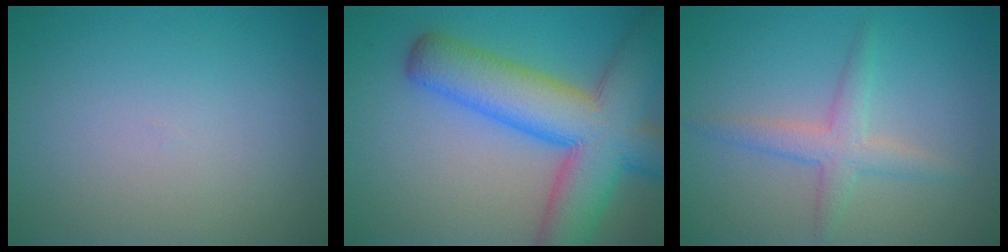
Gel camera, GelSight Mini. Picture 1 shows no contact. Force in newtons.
{"total": 11.7, "press": 11.7, "slide": 0.4}
{"total": 2.7, "press": 2.7, "slide": 0.1}